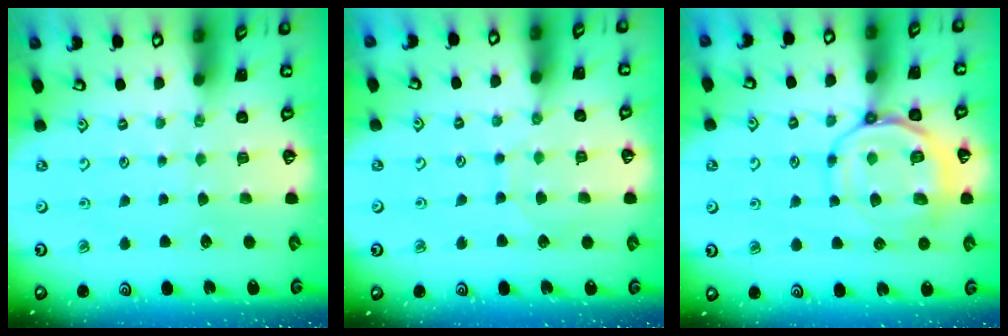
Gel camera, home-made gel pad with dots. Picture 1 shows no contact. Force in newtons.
{"total": 5.1, "press": 5.0, "slide": 0.5}
{"total": 13.0, "press": 12.9, "slide": 1.3}